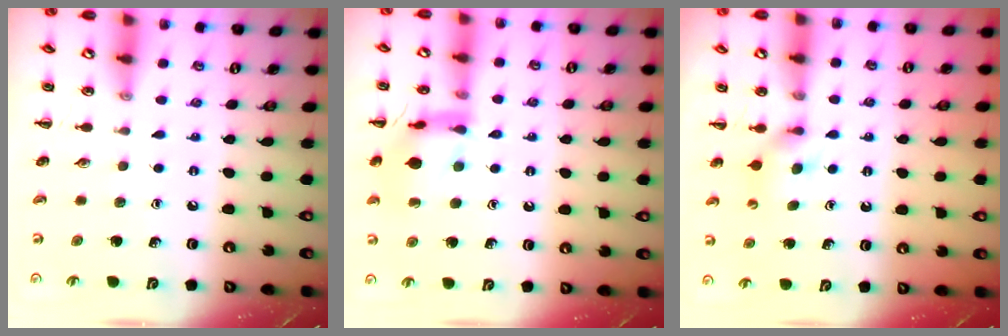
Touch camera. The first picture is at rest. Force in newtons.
{"total": 12.6, "press": 12.6, "slide": 1.3}
{"total": 4.5, "press": 4.2, "slide": 1.5}